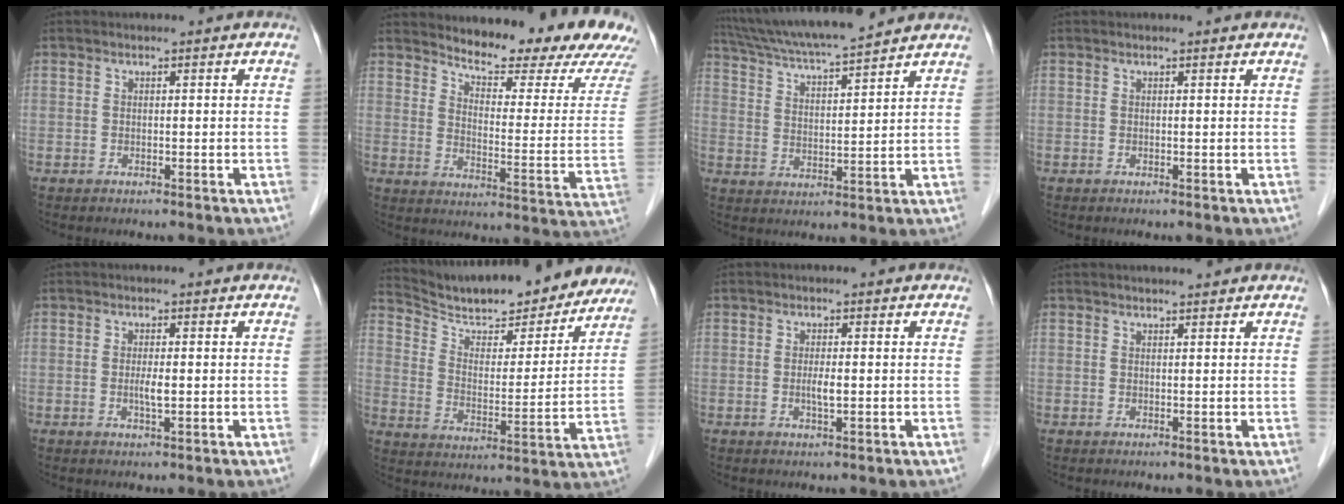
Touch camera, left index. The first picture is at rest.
{"total": 18.6, "force": [16.9, 2.0, 7.4], "torque": [-0.106, -0.076, 0.206]}
{"total": 14.6, "force": [13.2, 0.5, 6.4], "torque": [-0.122, 0.025, 0.219]}
{"total": 0.6, "force": [0.6, 0.1, 0.1], "torque": [-0.006, 0.004, 0.007]}
{"total": 1.7, "force": [-0.1, 0.2, 1.7], "torque": [-0.035, -0.002, -0.002]}
{"total": 23.3, "force": [21.0, 5.5, 8.5], "torque": [-0.131, -0.015, 0.292]}
{"total": 1.7, "force": [-0.1, 0.2, 1.7], "torque": [-0.034, -0.002, -0.002]}
{"total": 2.7, "force": [2.5, 0.2, 0.9], "torque": [-0.012, 0.016, 0.035]}